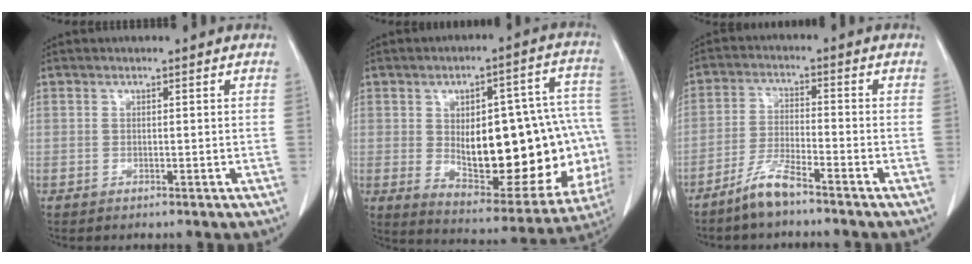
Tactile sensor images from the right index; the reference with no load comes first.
{"total": 26.4, "force": [-2.2, 10.1, 24.4], "torque": [-0.278, 0.028, 0.006]}
{"total": 5.6, "force": [-4.5, 0.3, 3.3], "torque": [-0.073, -0.011, -0.094]}